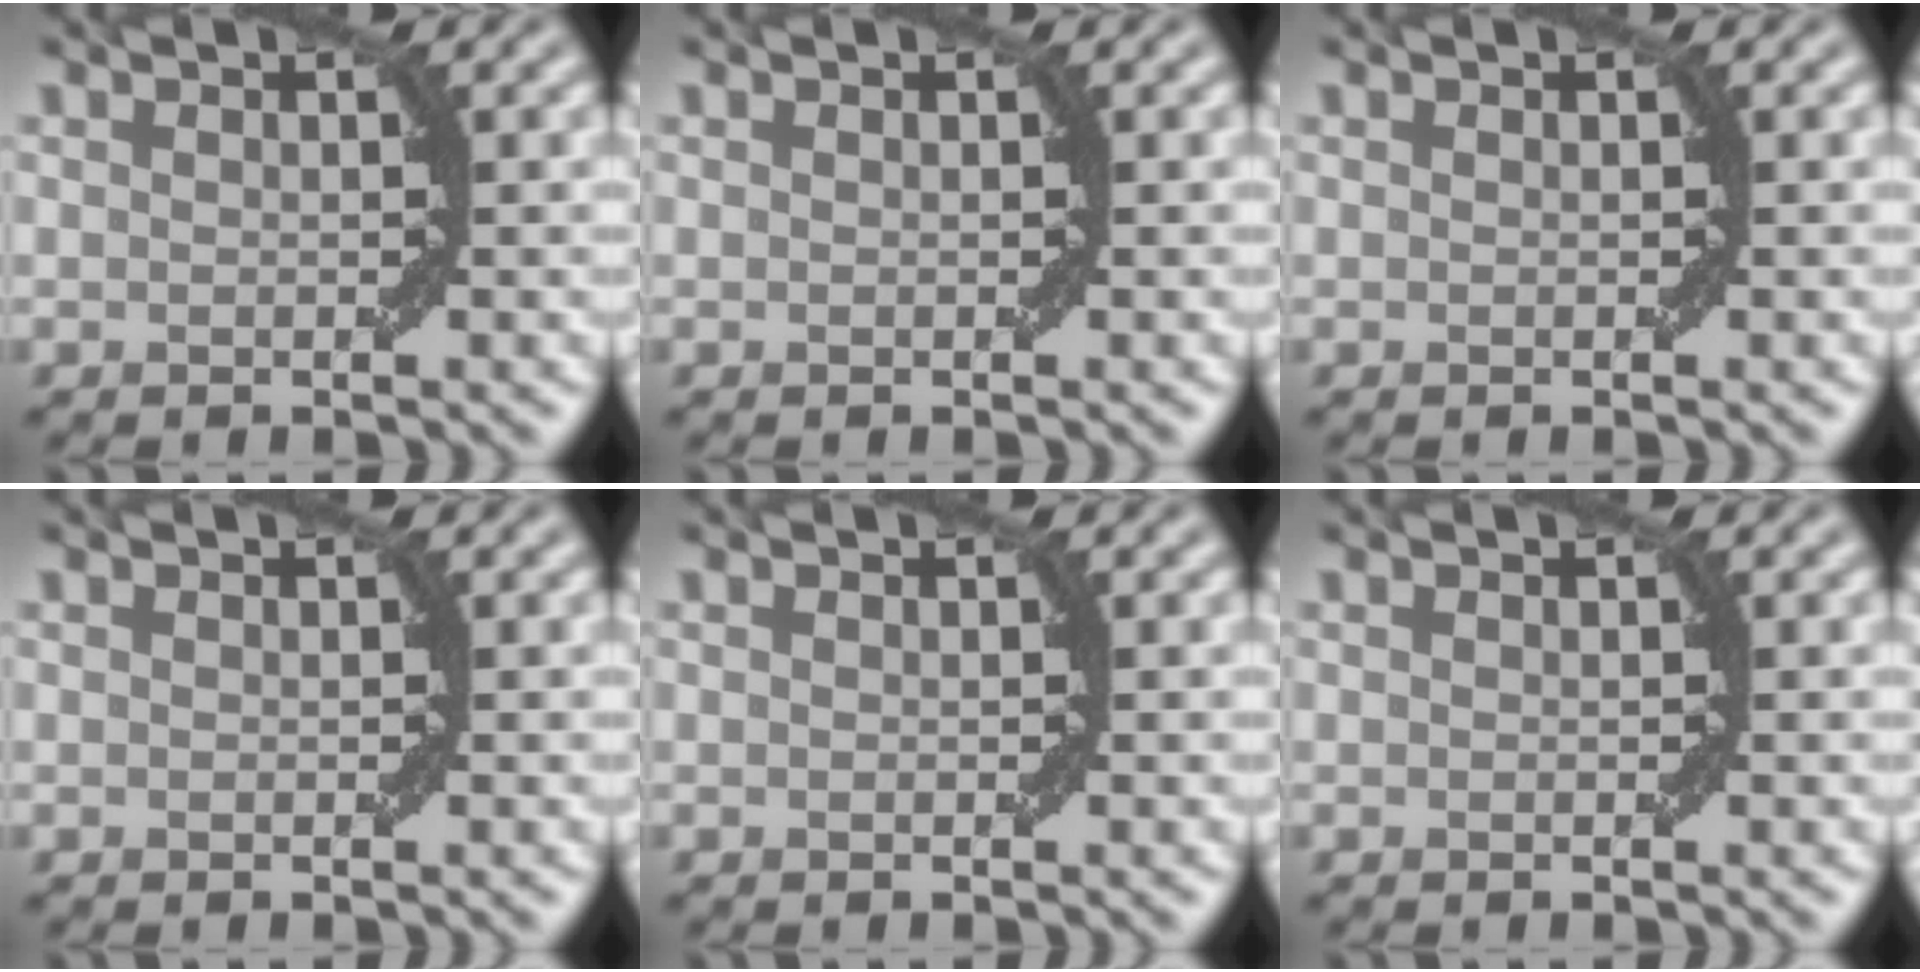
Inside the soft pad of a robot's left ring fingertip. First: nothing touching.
{"total": 0.0}
{"total": 0.0}
{"total": 0.0}
{"total": 0.0}
{"total": 0.0}